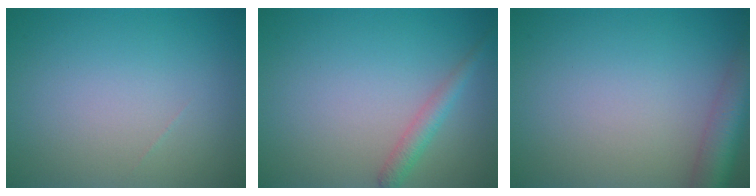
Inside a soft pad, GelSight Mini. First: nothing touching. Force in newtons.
{"total": 1.9, "press": 1.9, "slide": 0.1}
{"total": 4.9, "press": 4.9, "slide": 0.3}